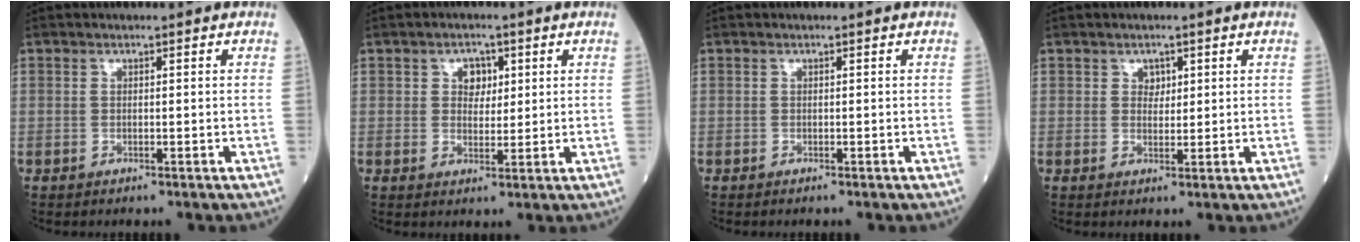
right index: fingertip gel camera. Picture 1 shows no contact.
{"total": 3.4, "force": [1.2, 2.4, 2.0], "torque": [-0.027, 0.004, 0.020]}
{"total": 0.0}
{"total": 1.8, "force": [0.8, 1.3, 0.9], "torque": [-0.009, -0.003, 0.013]}